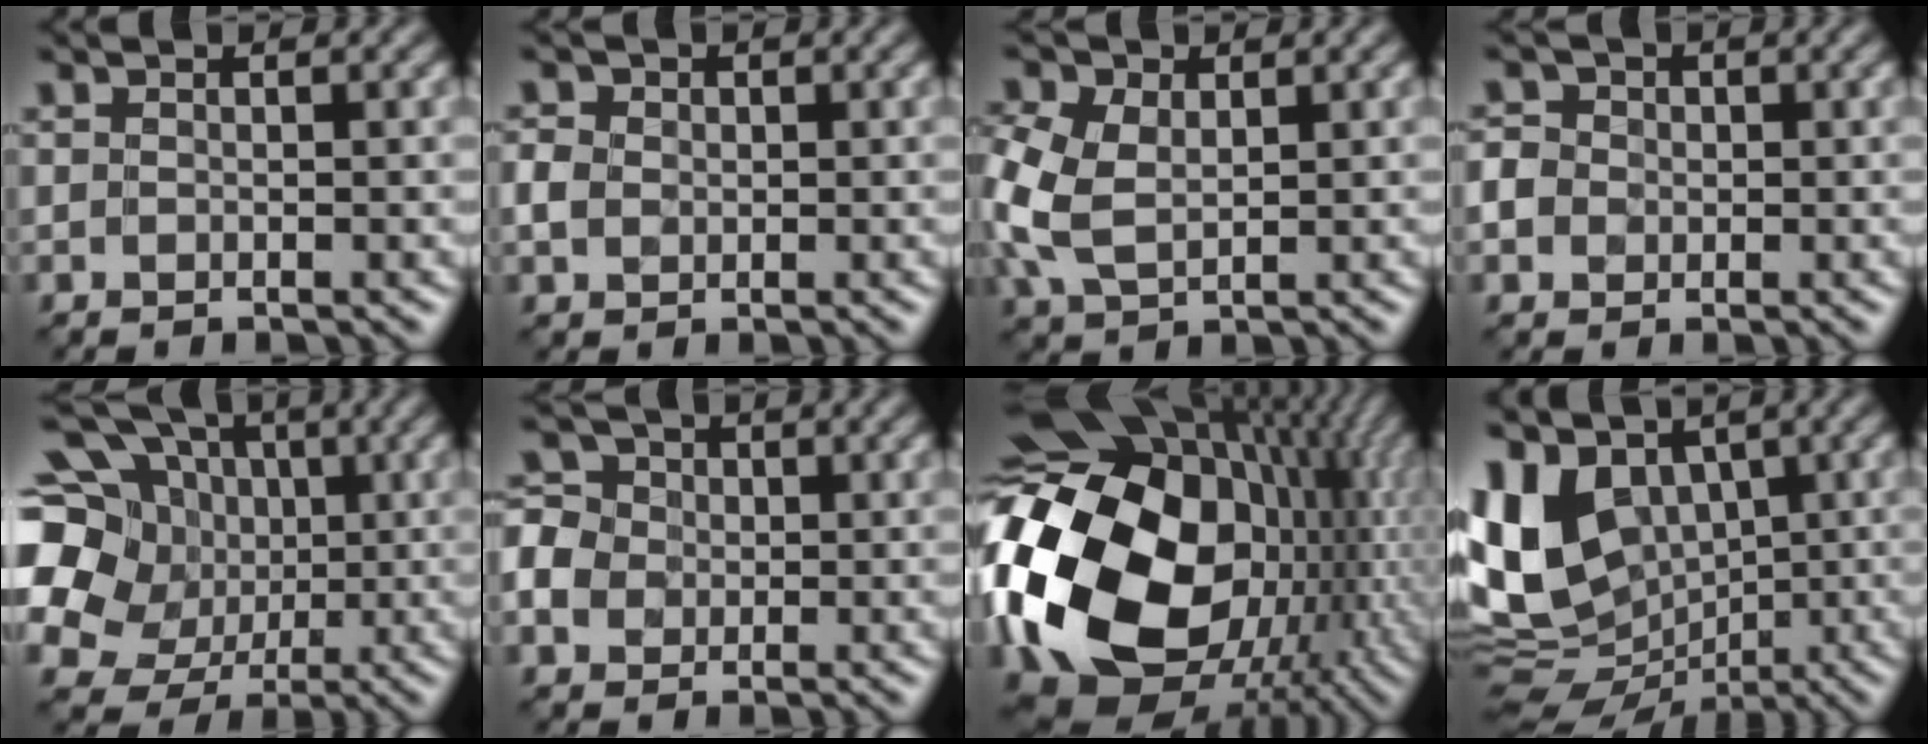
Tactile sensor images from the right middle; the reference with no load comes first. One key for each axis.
{"total": 2.0, "fx": 0.0, "fy": 1.8, "fz": 0.8, "tx": -0.020, "ty": 0.005, "tz": 0.002}
{"total": 6.5, "fx": 0.4, "fy": 4.5, "fz": 4.7, "tx": -0.142, "ty": 0.005, "tz": 0.006}
{"total": 4.7, "fx": -0.3, "fy": 4.4, "fz": 1.7, "tx": -0.031, "ty": 0.027, "tz": -0.025}
{"total": 17.1, "fx": 1.3, "fy": 15.4, "fz": 7.1, "tx": -0.204, "ty": 0.024, "tz": 0.002}
{"total": 6.3, "fx": -1.1, "fy": 5.7, "fz": 2.6, "tx": -0.067, "ty": 0.018, "tz": -0.044}
{"total": 21.9, "fx": -1.3, "fy": 16.3, "fz": 14.5, "tx": -0.306, "ty": -0.010, "tz": -0.005}
{"total": 11.3, "fx": 0.9, "fy": 8.8, "fz": 7.1, "tx": -0.156, "ty": -0.005, "tz": 0.018}